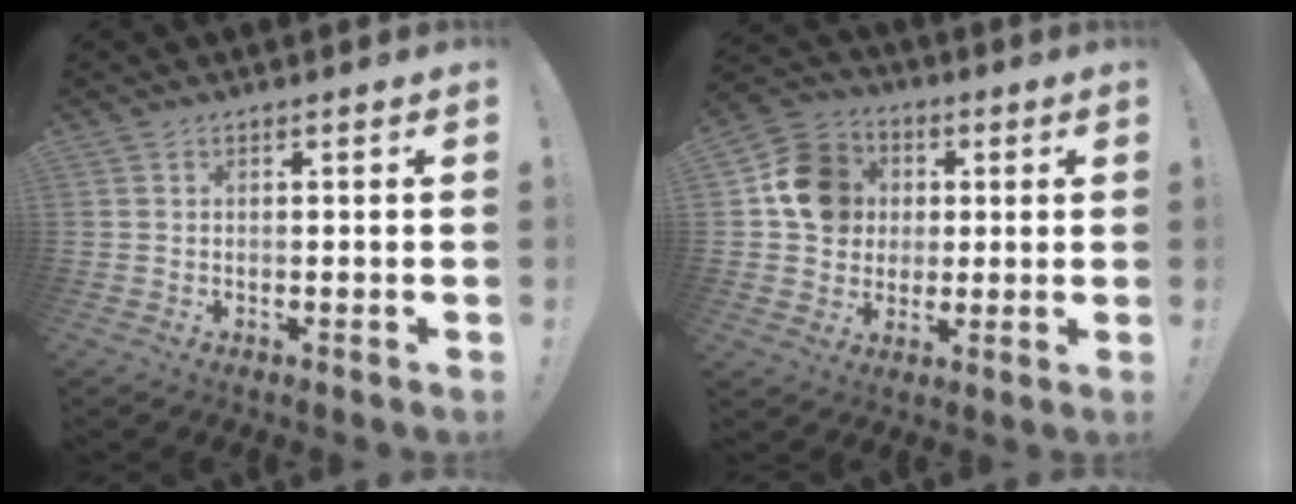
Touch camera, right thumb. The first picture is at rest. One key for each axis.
{"total": 13.9, "fx": 2.2, "fy": 12.5, "fz": 5.6, "tx": -0.063, "ty": 0.011, "tz": 0.052}